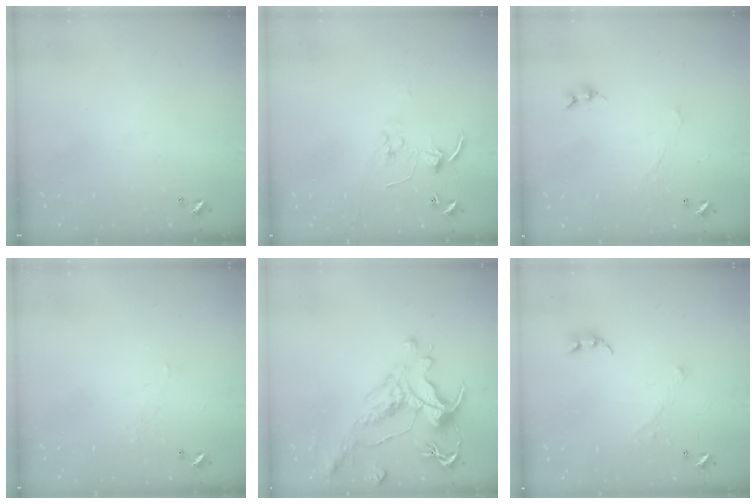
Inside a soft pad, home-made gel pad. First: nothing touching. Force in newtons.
{"total": 5.6, "press": 5.6, "slide": 0.2}
{"total": 1.1, "press": 0.8, "slide": 0.7}
{"total": 2.2, "press": 2.2, "slide": 0.5}
{"total": 2.4, "press": 2.0, "slide": 1.3}
{"total": 1.0, "press": 0.9, "slide": 0.4}